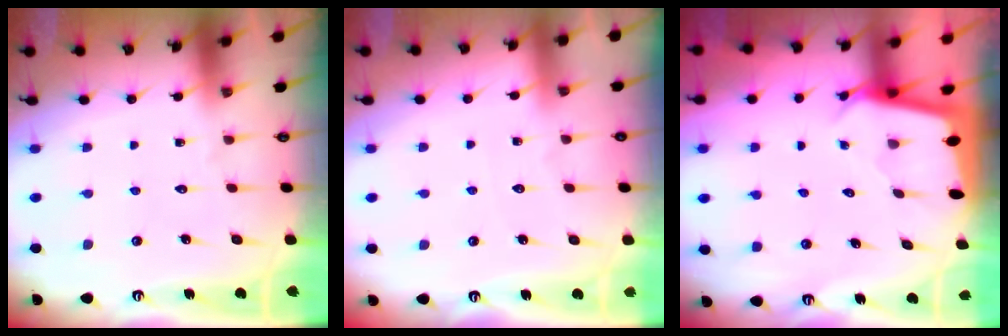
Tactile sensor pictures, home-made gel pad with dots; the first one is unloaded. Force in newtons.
{"total": 2.0, "press": 2.0, "slide": 0.3}
{"total": 2.4, "press": 2.4, "slide": 0.2}